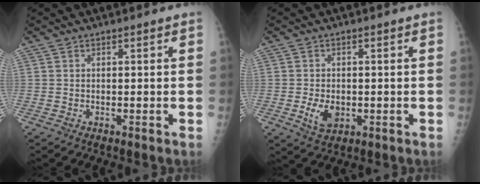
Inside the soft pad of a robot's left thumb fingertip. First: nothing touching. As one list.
[{"total": 4.9, "force": [-1.0, 3.4, 3.4], "torque": [-0.051, -0.004, -0.010]}]